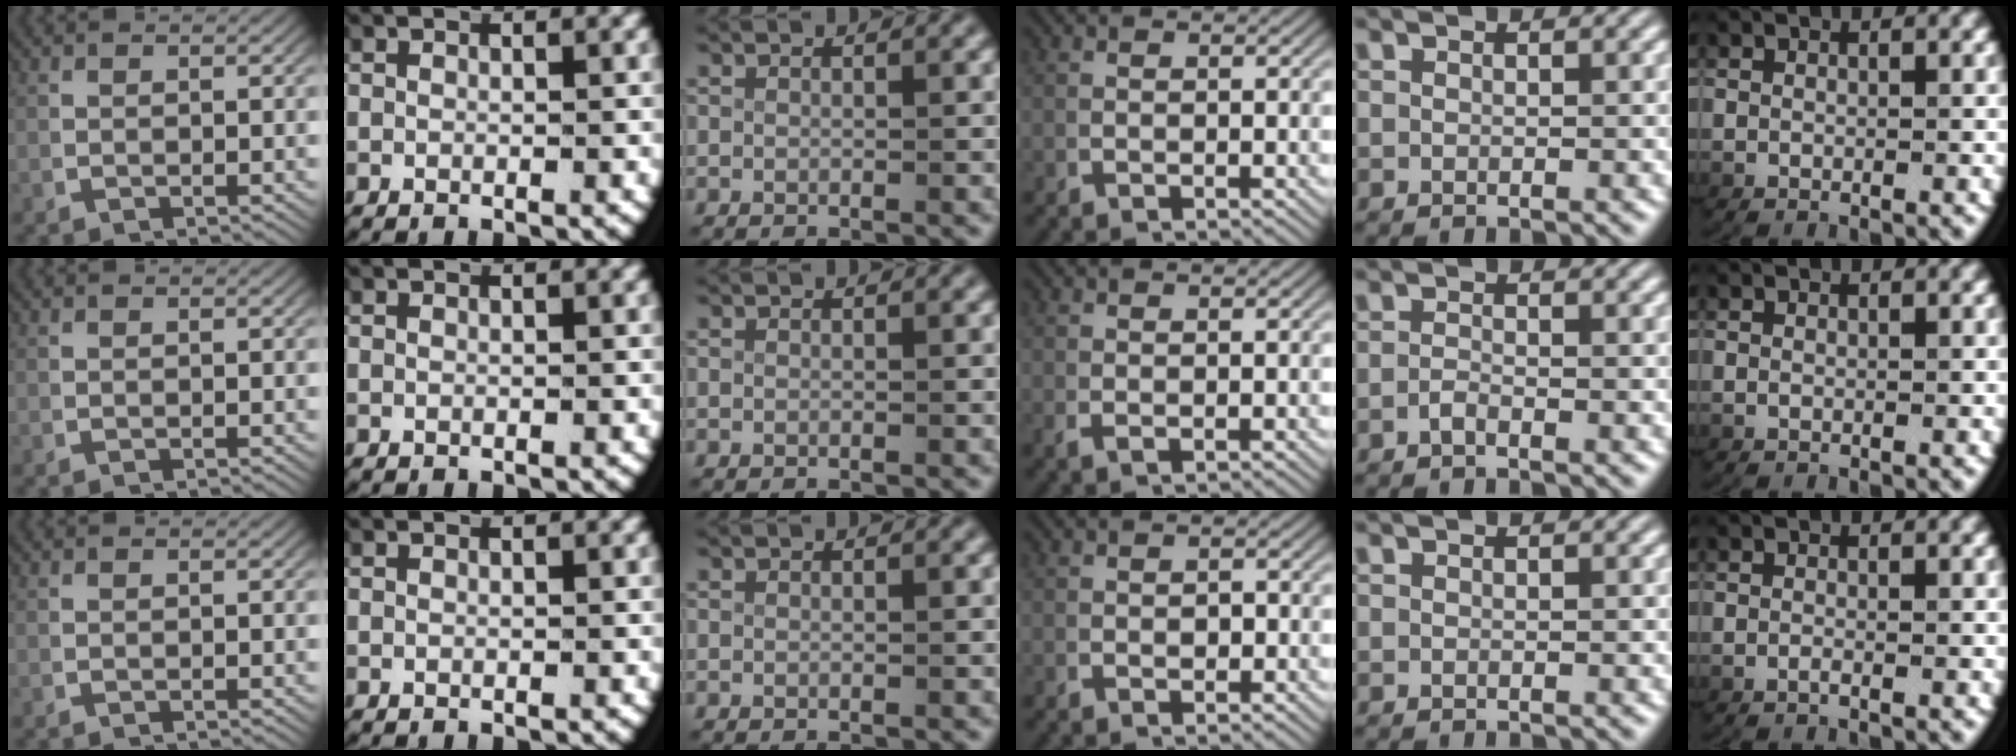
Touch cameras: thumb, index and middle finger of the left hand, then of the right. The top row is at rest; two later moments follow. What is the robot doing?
{"motion": "lift_and_place", "object": "paper"}